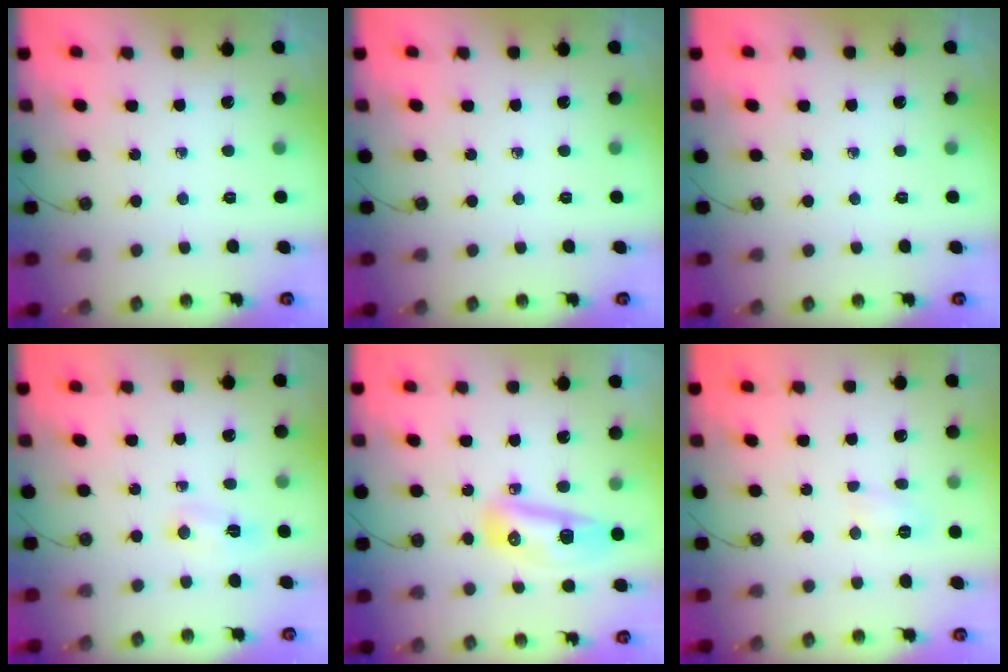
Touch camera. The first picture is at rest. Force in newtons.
{"total": 0.0}
{"total": 0.0}
{"total": 4.1, "press": 3.9, "slide": 1.3}
{"total": 14.2, "press": 11.9, "slide": 7.8}
{"total": 3.9, "press": 3.9, "slide": 0.4}